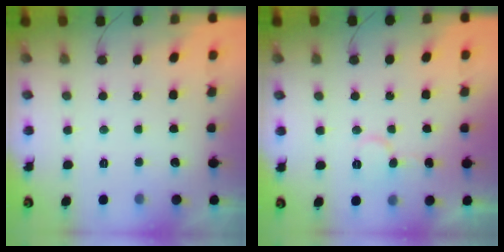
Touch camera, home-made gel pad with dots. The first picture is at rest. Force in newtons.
{"total": 6.4, "press": 6.4, "slide": 0.6}